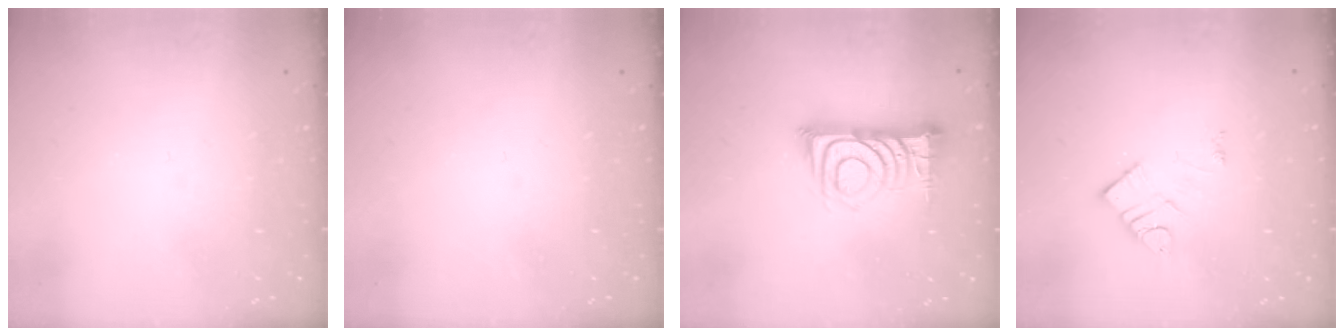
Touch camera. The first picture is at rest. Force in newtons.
{"total": 0.0}
{"total": 12.7, "press": 12.6, "slide": 0.9}
{"total": 8.2, "press": 8.2, "slide": 0.5}